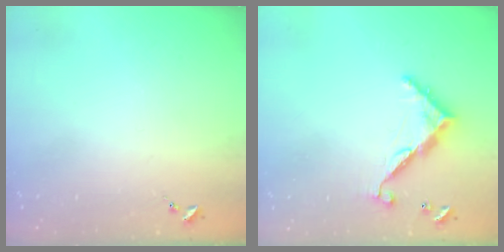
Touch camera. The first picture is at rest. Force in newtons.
{"total": 8.9, "press": 8.9, "slide": 0.6}